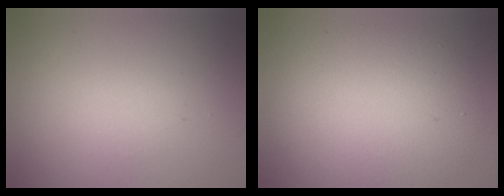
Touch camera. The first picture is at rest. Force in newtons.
{"total": 6.7, "press": 6.7, "slide": 0.3}